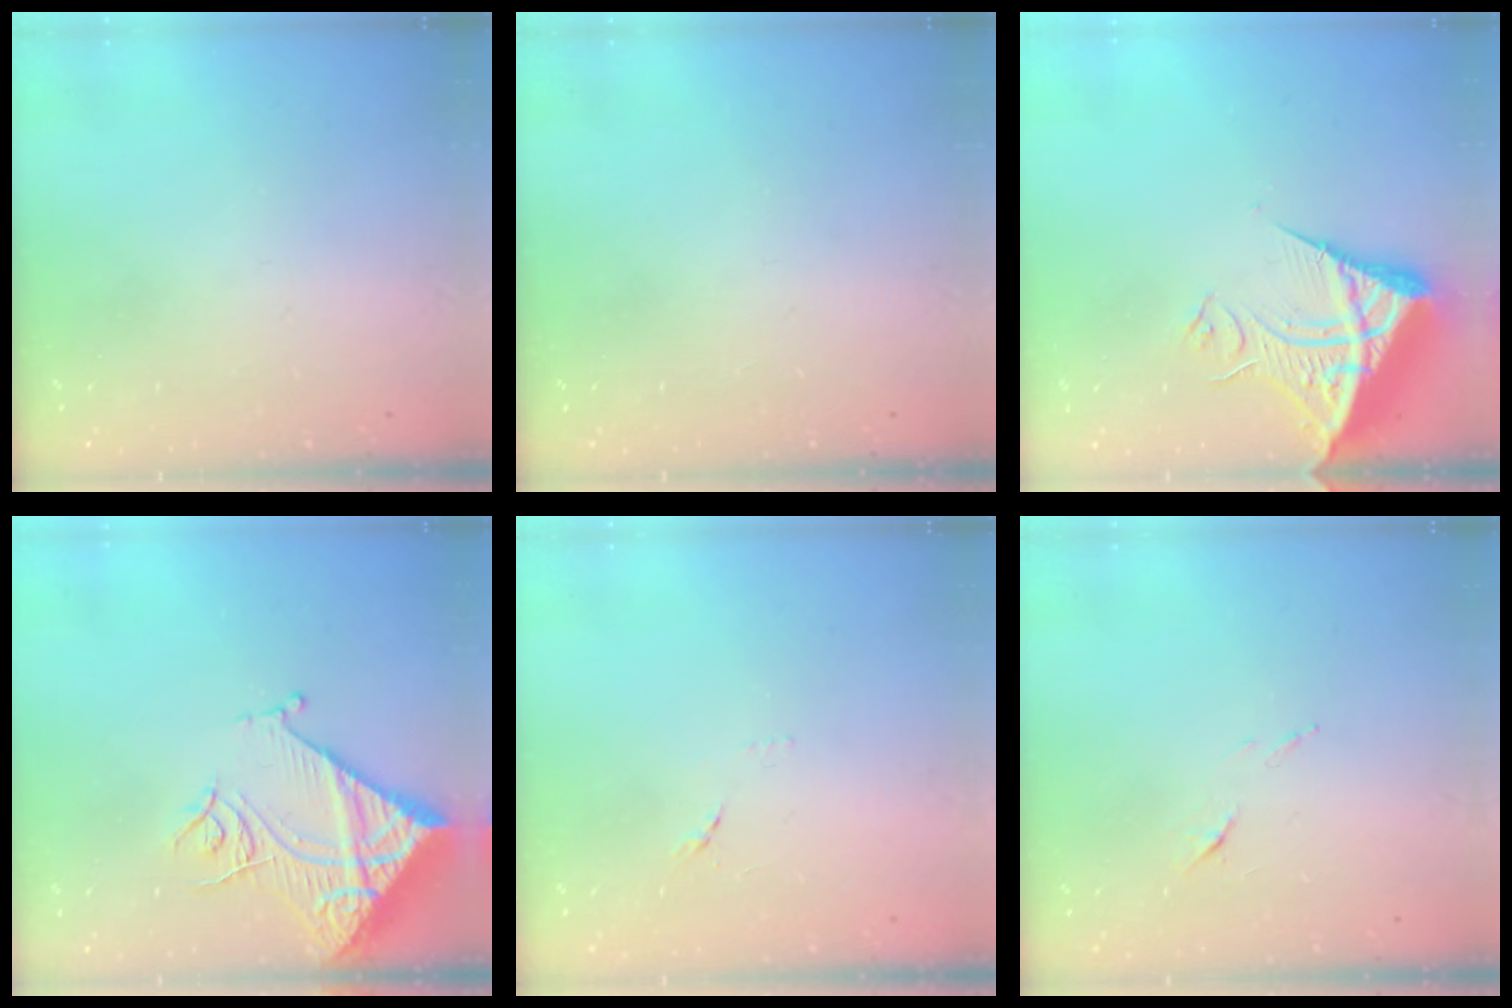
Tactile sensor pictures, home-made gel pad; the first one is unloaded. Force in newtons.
{"total": 0.0}
{"total": 10.6, "press": 10.5, "slide": 1.1}
{"total": 15.5, "press": 15.3, "slide": 1.9}
{"total": 7.6, "press": 7.6, "slide": 0.7}
{"total": 6.1, "press": 6.0, "slide": 0.7}